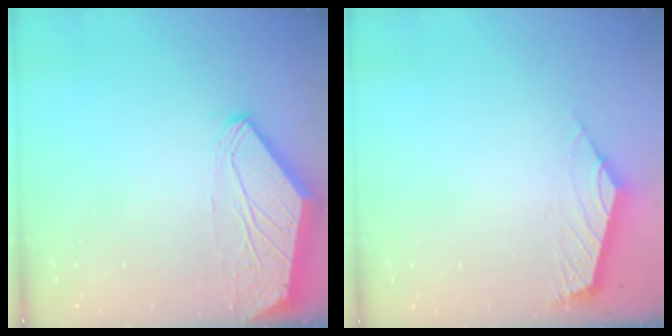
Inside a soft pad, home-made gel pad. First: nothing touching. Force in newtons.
{"total": 2.5, "press": 2.4, "slide": 0.7}